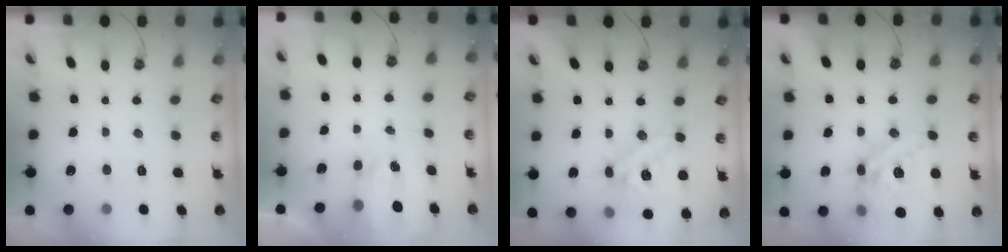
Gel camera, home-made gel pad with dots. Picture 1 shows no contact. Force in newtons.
{"total": 2.9, "press": 2.8, "slide": 0.4}
{"total": 16.5, "press": 16.2, "slide": 2.9}
{"total": 17.8, "press": 17.7, "slide": 1.7}